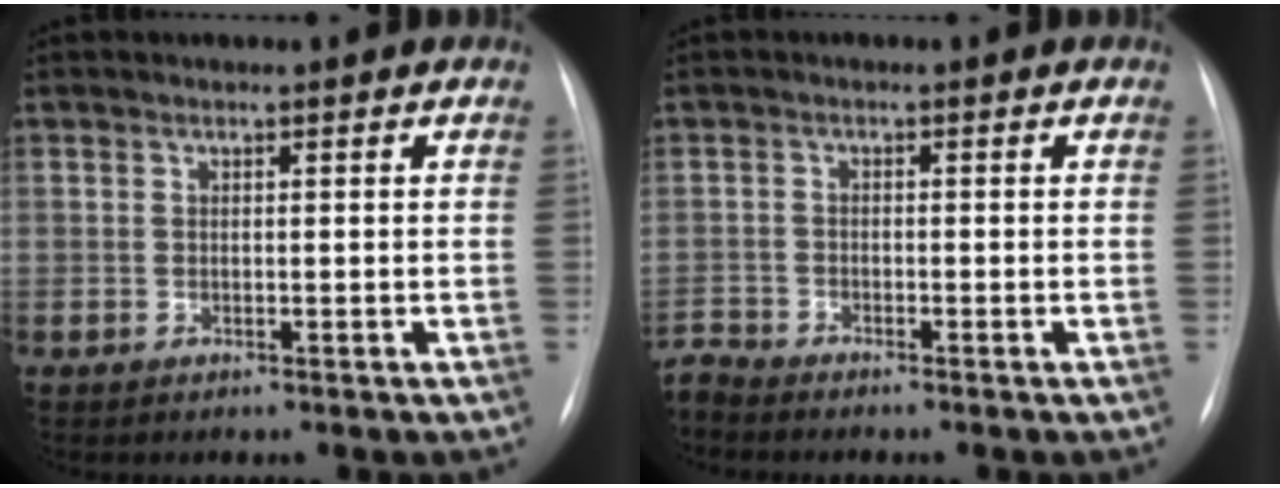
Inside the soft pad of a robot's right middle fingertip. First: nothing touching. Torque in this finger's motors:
{"motor_torque": [0.49, -1.65, 1.01, 0.21]}